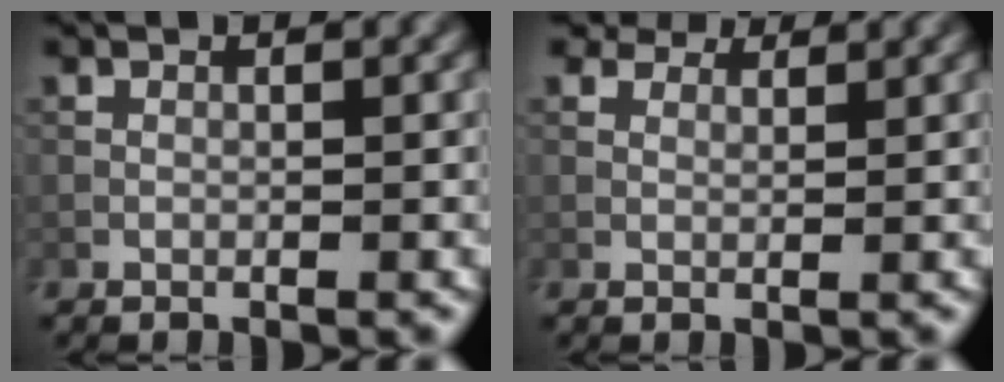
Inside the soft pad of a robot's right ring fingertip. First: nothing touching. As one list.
[{"total": 5.5, "force": [4.3, 2.7, 2.2], "torque": [-0.062, 0.001, 0.061]}]